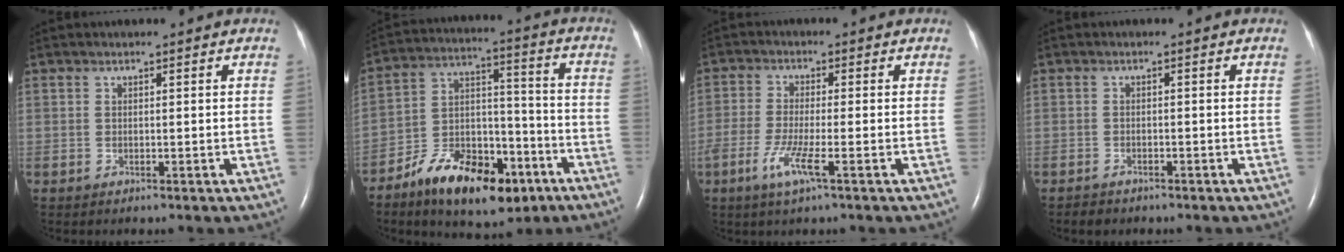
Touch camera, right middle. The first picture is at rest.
{"total": 16.6, "force": [-10.1, 7.3, 11.1], "torque": [-0.186, 0.018, -0.161]}
{"total": 5.4, "force": [-2.5, 0.3, 4.7], "torque": [-0.103, -0.011, -0.053]}
{"total": 1.7, "force": [-1.4, 0.9, 0.3], "torque": [-0.014, 0.000, -0.021]}